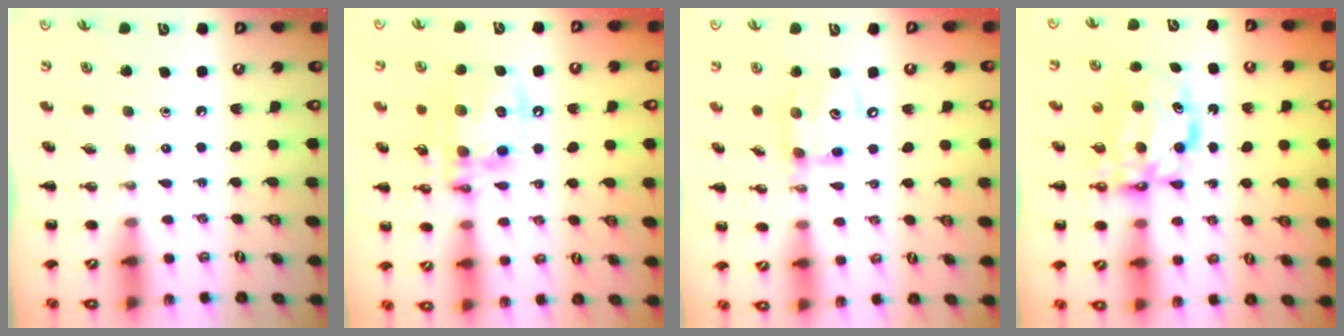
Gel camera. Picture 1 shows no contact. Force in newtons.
{"total": 14.2, "press": 13.9, "slide": 3.0}
{"total": 11.1, "press": 11.0, "slide": 1.3}
{"total": 7.9, "press": 7.7, "slide": 1.4}